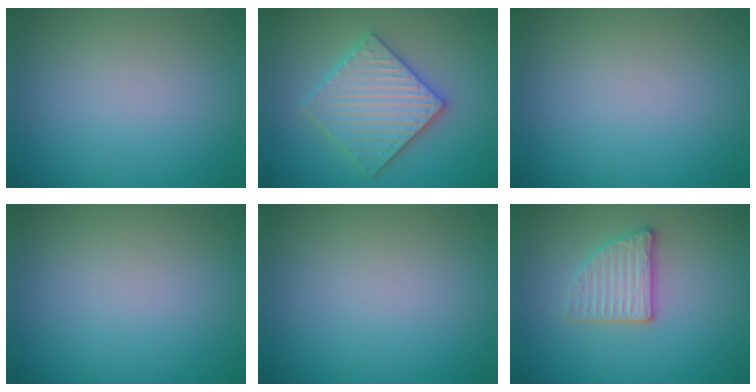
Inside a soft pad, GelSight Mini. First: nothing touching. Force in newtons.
{"total": 5.8, "press": 5.7, "slide": 1.1}
{"total": 0.0}
{"total": 0.0}
{"total": 0.0}
{"total": 2.9, "press": 2.7, "slide": 1.1}